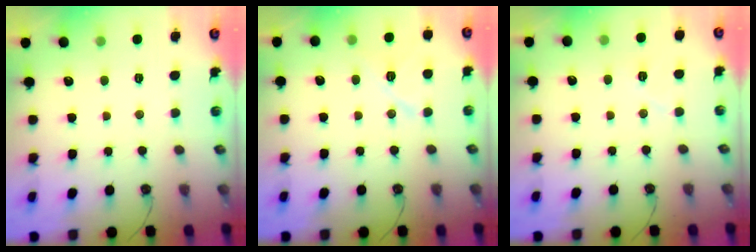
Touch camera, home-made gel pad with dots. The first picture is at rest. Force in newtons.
{"total": 8.1, "press": 8.1, "slide": 0.5}
{"total": 5.3, "press": 5.1, "slide": 1.5}